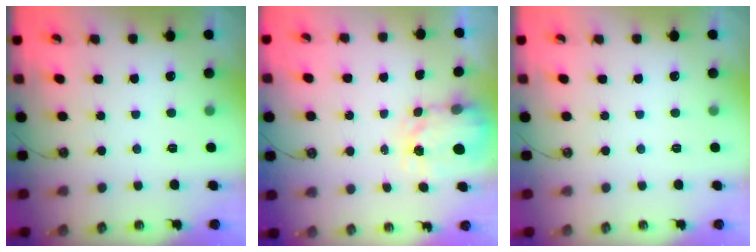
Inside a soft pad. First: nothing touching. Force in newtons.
{"total": 3.7, "press": 3.6, "slide": 0.4}
{"total": 0.0}